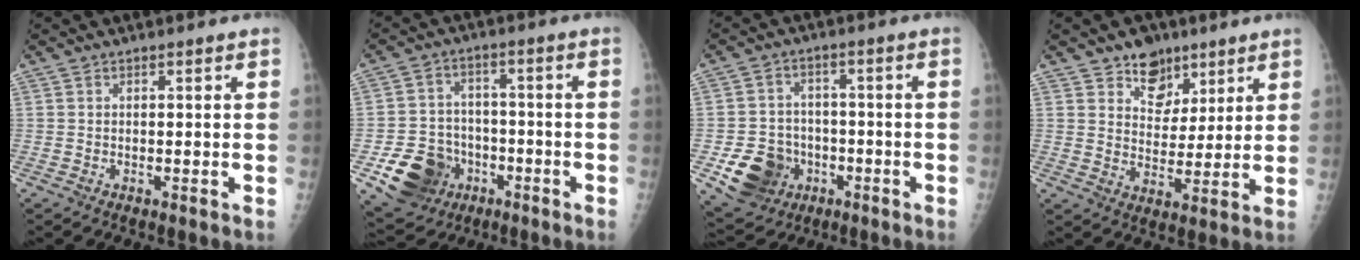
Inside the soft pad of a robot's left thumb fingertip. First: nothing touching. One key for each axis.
{"total": 13.2, "fx": -5.1, "fy": 11.0, "fz": 5.2, "tx": -0.072, "ty": 0.026, "tz": -0.074}
{"total": 11.6, "fx": -3.9, "fy": 9.9, "fz": 4.6, "tx": -0.060, "ty": 0.018, "tz": -0.053}
{"total": 8.5, "fx": 5.7, "fy": 5.8, "fz": 2.5, "tx": -0.004, "ty": -0.032, "tz": 0.094}